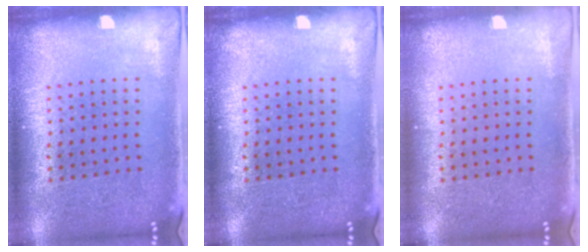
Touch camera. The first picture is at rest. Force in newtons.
{"total": 0.0}
{"total": 0.0}